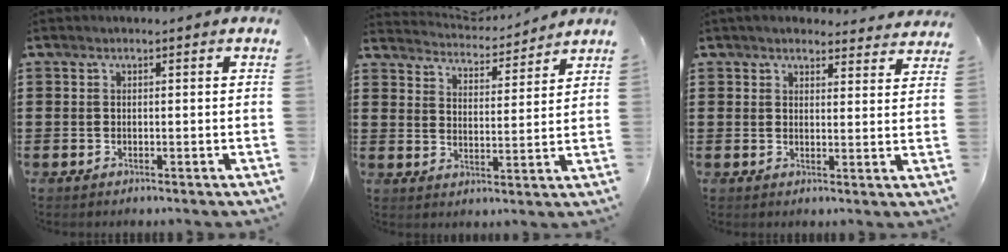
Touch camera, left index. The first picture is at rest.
{"total": 3.9, "force": [3.9, 0.0, 0.2], "torque": [-0.027, -0.028, 0.064]}
{"total": 3.5, "force": [3.4, 0.8, 0.8], "torque": [-0.017, -0.011, 0.061]}